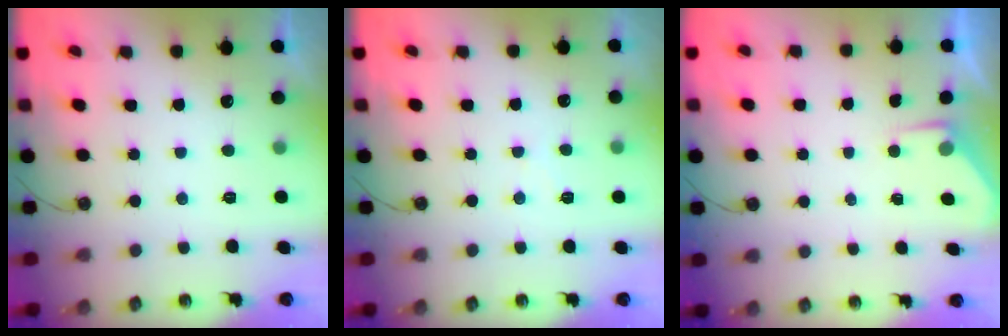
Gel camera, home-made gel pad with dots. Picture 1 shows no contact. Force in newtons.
{"total": 4.7, "press": 4.7, "slide": 0.6}
{"total": 2.8, "press": 2.8, "slide": 0.5}